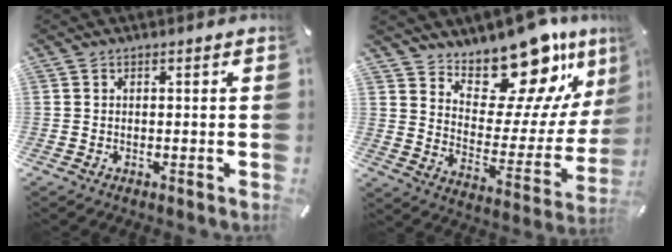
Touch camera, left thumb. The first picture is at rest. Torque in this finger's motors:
{"motor_torque": [2.50, 2.51, 1.39, -1.38, 0.10]}